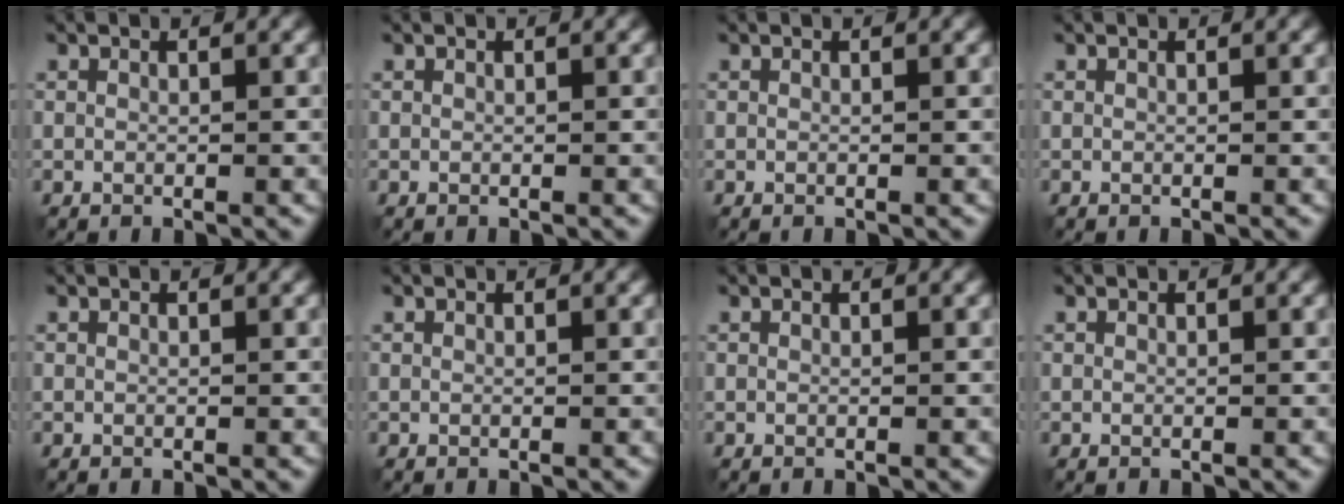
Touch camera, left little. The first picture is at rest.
{"total": 0.0}
{"total": 0.0}
{"total": 0.0}
{"total": 0.0}
{"total": 0.0}
{"total": 0.0}
{"total": 0.0}